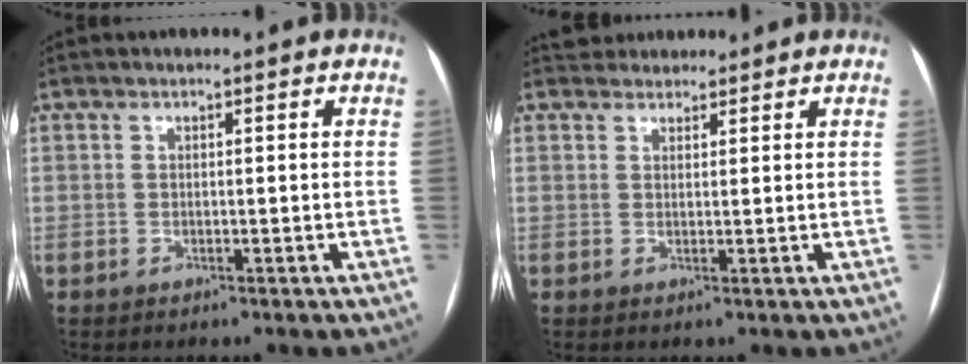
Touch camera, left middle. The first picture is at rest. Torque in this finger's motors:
{"motor_torque": [0.04, -0.03, 0.00, 0.00]}